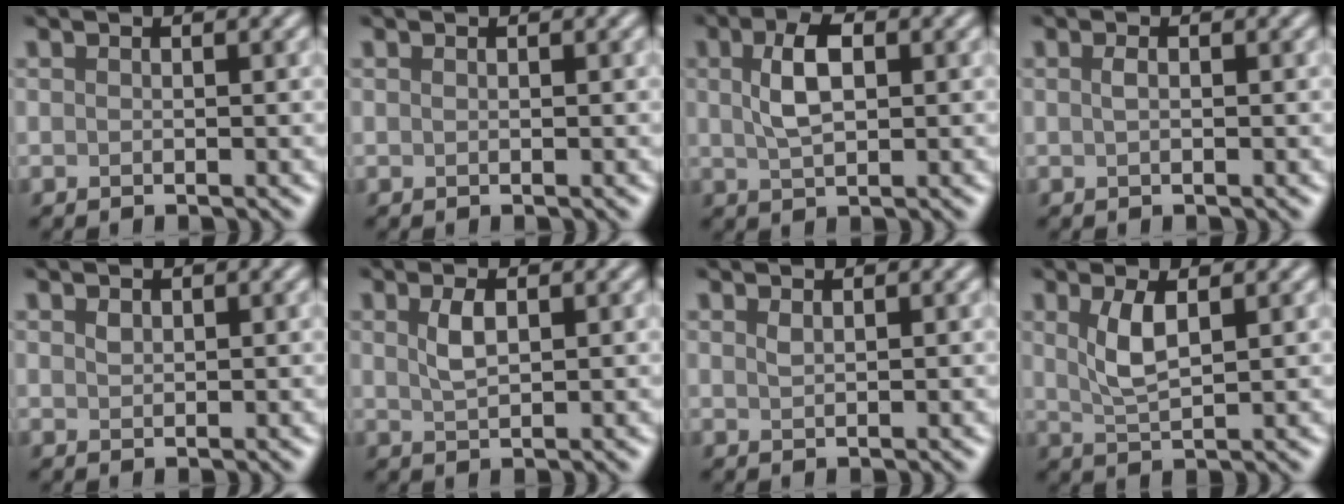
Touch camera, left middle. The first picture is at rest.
{"total": 0.0}
{"total": 3.9, "force": [0.9, 2.0, 3.3], "torque": [-0.070, 0.005, 0.016]}
{"total": 0.7, "force": [0.1, 0.3, 0.7], "torque": [-0.016, 0.003, 0.003]}
{"total": 0.7, "force": [0.4, 0.4, 0.3], "torque": [-0.010, 0.000, 0.011]}
{"total": 2.1, "force": [0.7, 0.9, 1.8], "torque": [-0.042, 0.000, 0.017]}
{"total": 0.6, "force": [0.4, 0.2, 0.4], "torque": [-0.010, -0.001, 0.010]}
{"total": 3.1, "force": [1.1, 1.0, 2.7], "torque": [-0.060, -0.002, 0.024]}